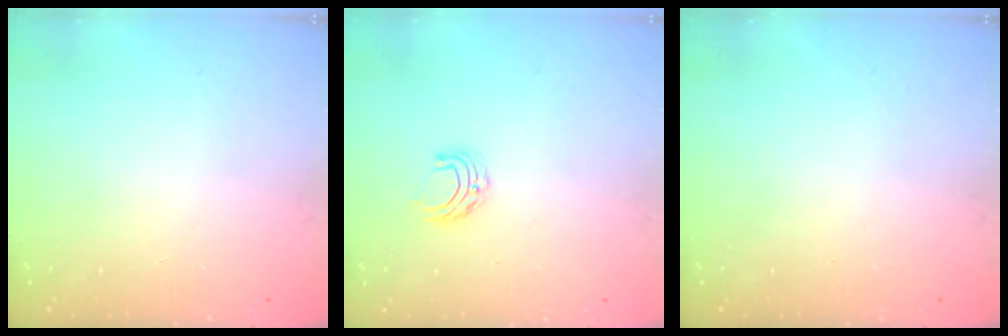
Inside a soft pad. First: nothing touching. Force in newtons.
{"total": 5.6, "press": 5.6, "slide": 0.5}
{"total": 0.0}